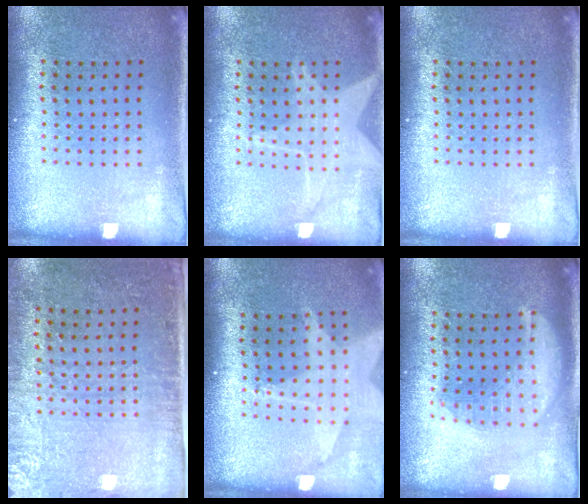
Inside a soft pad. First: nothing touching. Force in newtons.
{"total": 2.4, "press": 2.4, "slide": 0.3}
{"total": 0.0}
{"total": 2.9, "press": 2.5, "slide": 1.5}
{"total": 2.0, "press": 1.5, "slide": 1.2}
{"total": 2.8, "press": 2.7, "slide": 0.4}